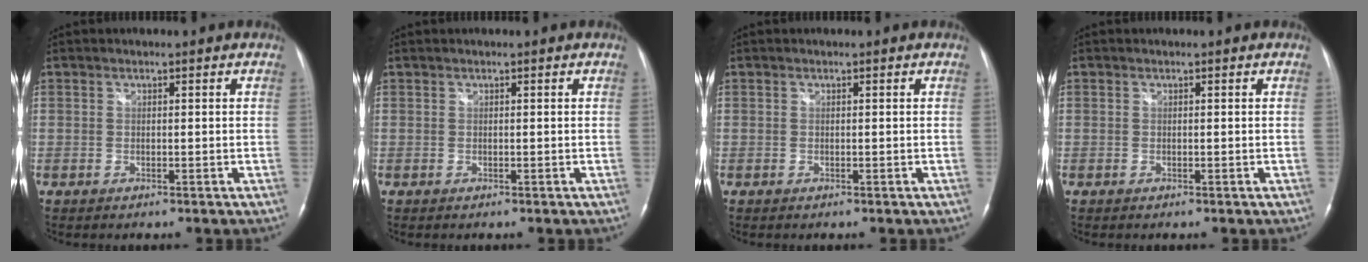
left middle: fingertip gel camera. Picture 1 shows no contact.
{"total": 0.0}
{"total": 0.0}
{"total": 0.0}